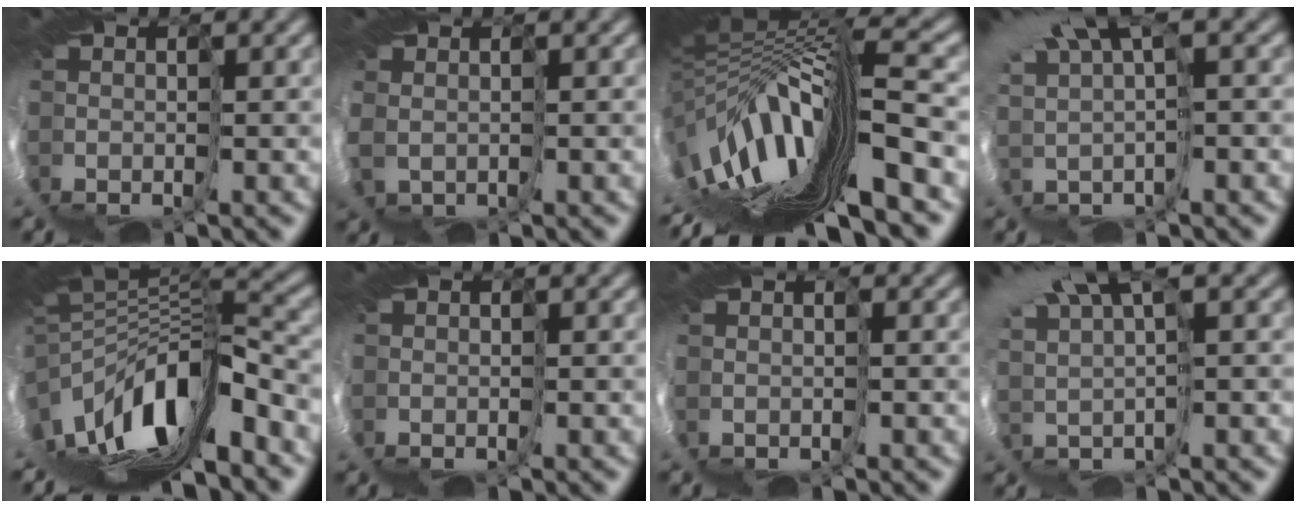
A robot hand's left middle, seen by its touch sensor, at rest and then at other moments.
{"total": 2.1, "force": [1.5, 1.4, 0.6], "torque": [-0.039, 0.002, 0.018]}
{"total": 10.6, "force": [0.1, -0.9, 10.6], "torque": [-0.180, -0.014, 0.039]}
{"total": 6.1, "force": [4.0, -4.5, 0.7], "torque": [-0.008, 0.010, 0.088]}
{"total": 7.8, "force": [-2.4, -0.4, 7.4], "torque": [-0.137, 0.000, -0.016]}
{"total": 0.0}
{"total": 0.5, "force": [0.1, -0.5, 0.1], "torque": [0.001, -0.001, 0.015]}
{"total": 6.8, "force": [4.9, -4.7, 0.4], "torque": [-0.003, 0.013, 0.109]}